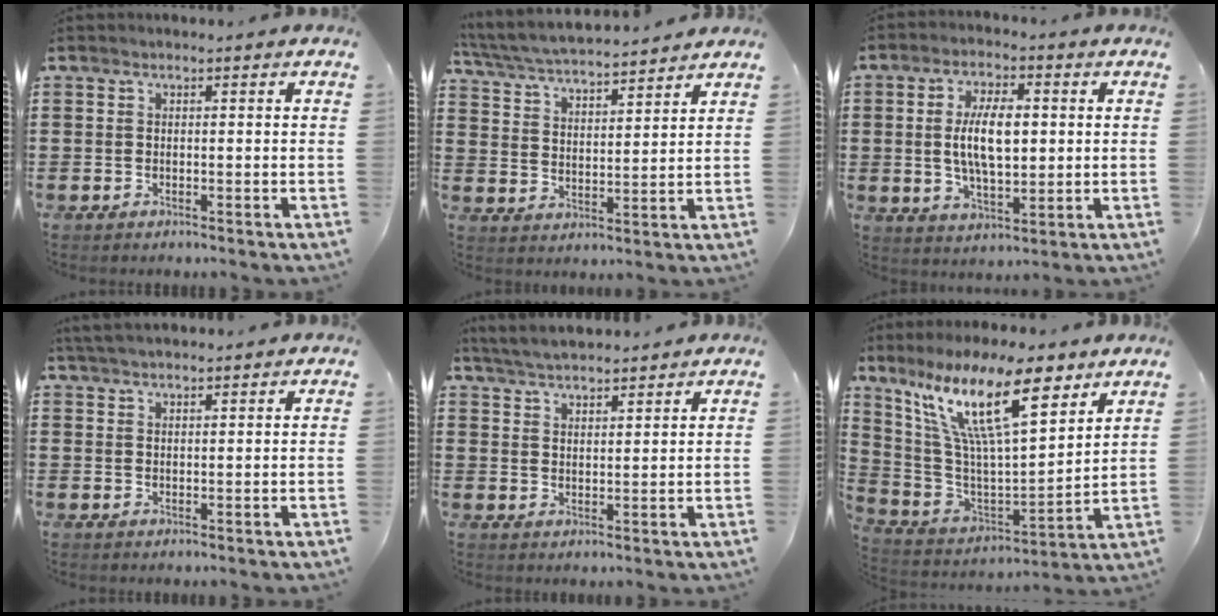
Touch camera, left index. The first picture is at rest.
{"total": 5.3, "force": [5.1, 0.0, 1.3], "torque": [-0.051, -0.031, 0.086]}
{"total": 9.0, "force": [0.9, 3.9, 8.0], "torque": [-0.159, 0.006, 0.009]}
{"total": 2.6, "force": [2.5, 0.3, 0.8], "torque": [-0.021, 0.001, 0.048]}
{"total": 3.9, "force": [3.9, 0.1, 0.5], "torque": [-0.023, -0.011, 0.072]}
{"total": 17.3, "force": [10.0, 4.5, 13.4], "torque": [-0.297, -0.042, 0.167]}